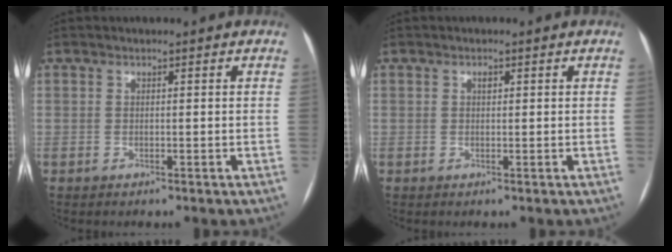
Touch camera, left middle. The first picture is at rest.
{"total": 0.7, "force": [0.3, 0.4, 0.5], "torque": [-0.011, 0.000, 0.005]}